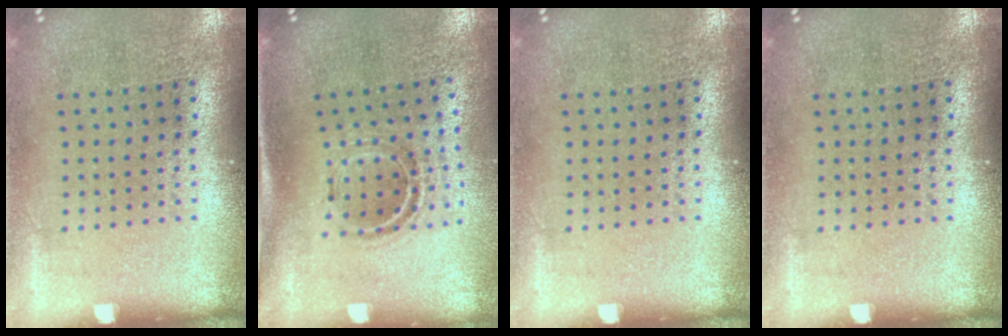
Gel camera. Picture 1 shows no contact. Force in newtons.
{"total": 0.9, "press": 0.9, "slide": 0.3}
{"total": 0.0}
{"total": 0.0}